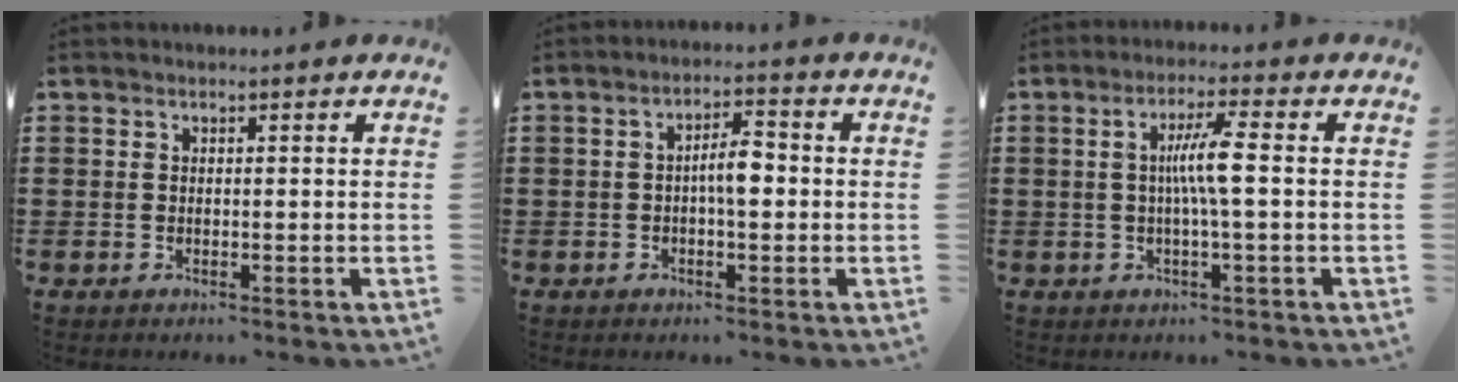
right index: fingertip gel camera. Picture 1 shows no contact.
{"total": 4.4, "force": [-0.4, 1.4, 4.1], "torque": [-0.075, 0.008, -0.010]}
{"total": 5.5, "force": [0.0, 0.0, 5.5], "torque": [-0.101, -0.003, -0.006]}